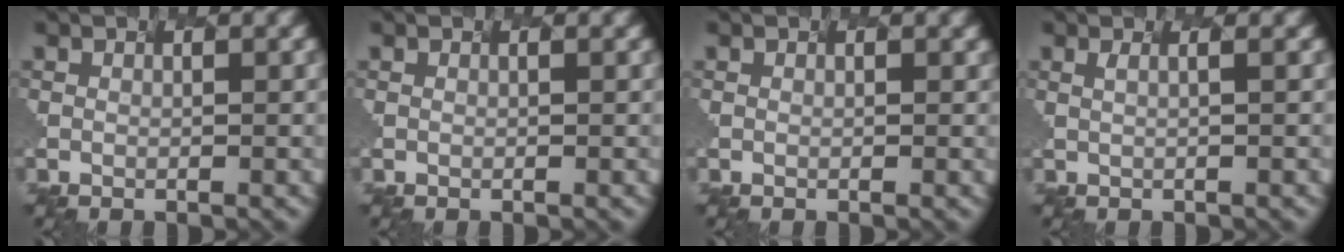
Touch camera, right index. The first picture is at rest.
{"total": 0.0}
{"total": 0.6, "force": [-0.2, -0.2, -0.5], "torque": [0.004, -0.004, -0.002]}
{"total": 0.5, "force": [-0.1, -0.2, 0.5], "torque": [-0.016, -0.003, 0.011]}